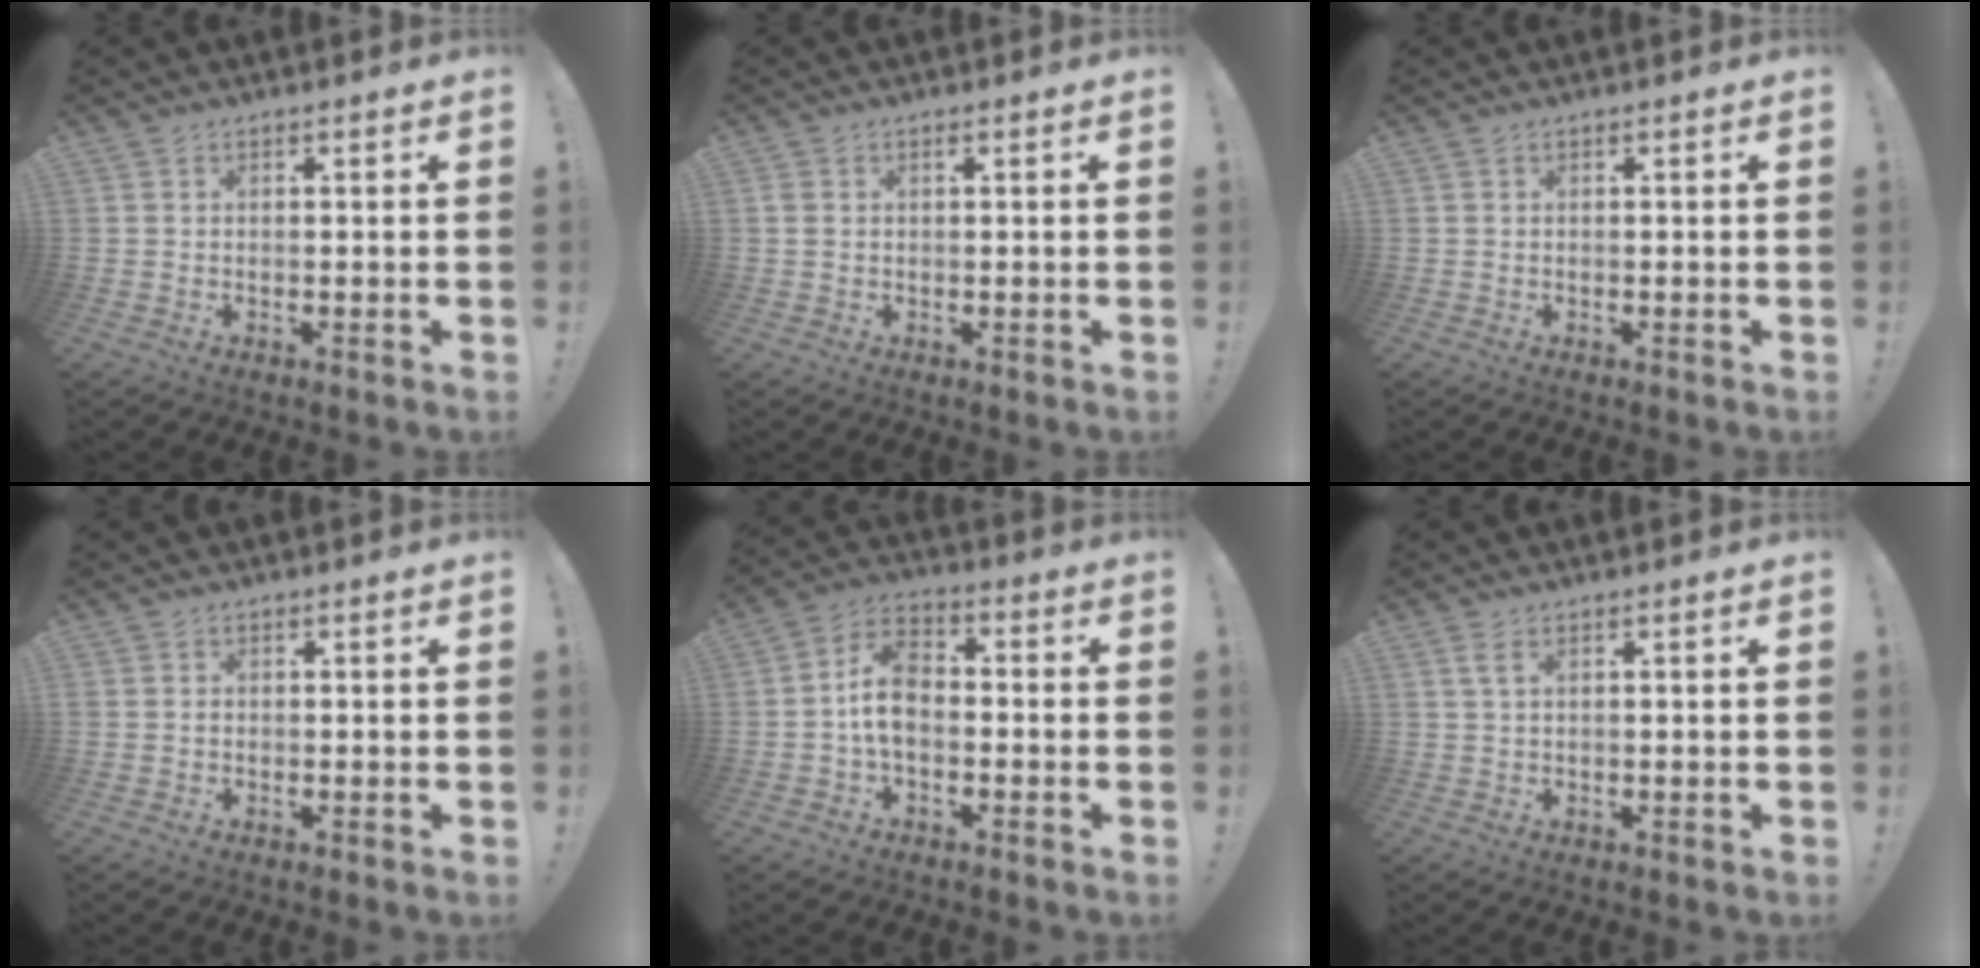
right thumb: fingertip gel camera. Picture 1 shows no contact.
{"total": 1.1, "force": [0.3, 0.8, 0.7], "torque": [-0.011, 0.002, 0.005]}
{"total": 0.0}
{"total": 0.5, "force": [0.0, 0.5, 0.0], "torque": [0.000, 0.003, 0.000]}
{"total": 9.4, "force": [-1.8, 6.2, 6.9], "torque": [-0.130, 0.009, -0.033]}
{"total": 2.6, "force": [1.1, 0.7, 2.2], "torque": [-0.040, 0.000, 0.017]}